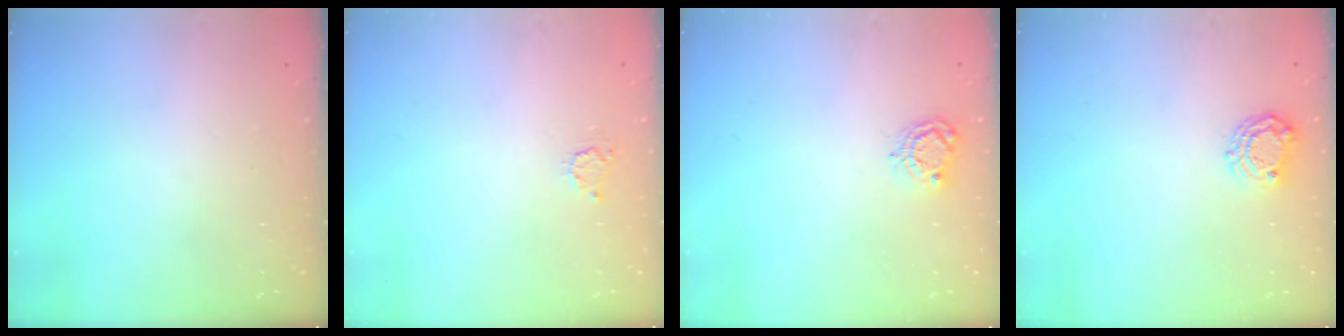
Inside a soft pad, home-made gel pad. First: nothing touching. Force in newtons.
{"total": 3.6, "press": 3.6, "slide": 0.5}
{"total": 5.7, "press": 5.7, "slide": 0.2}
{"total": 6.5, "press": 6.4, "slide": 0.6}